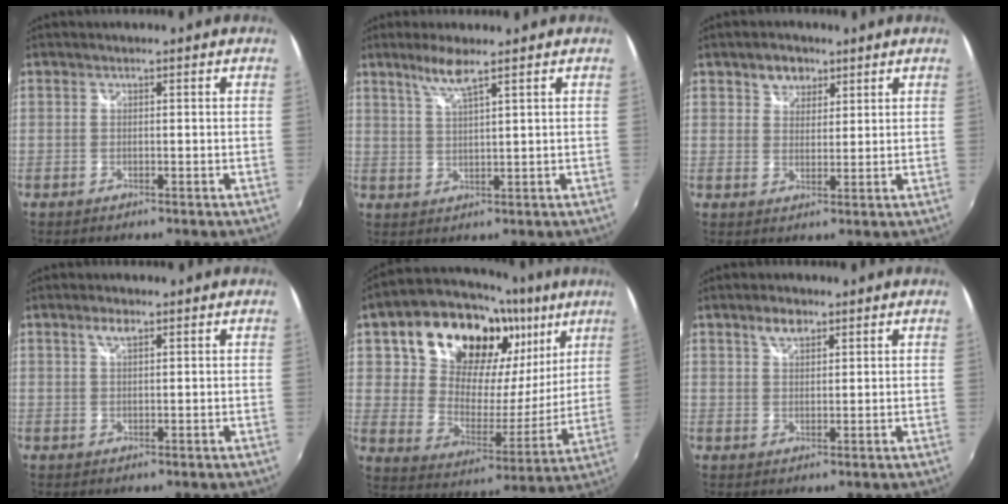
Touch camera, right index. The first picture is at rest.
{"total": 4.8, "force": [3.2, -1.5, 3.1], "torque": [-0.061, -0.007, 0.069]}
{"total": 4.3, "force": [2.6, 3.1, 1.4], "torque": [-0.013, 0.010, 0.045]}
{"total": 2.2, "force": [1.3, 0.8, 1.6], "torque": [-0.029, 0.004, 0.021]}
{"total": 26.3, "force": [13.6, 17.1, 14.6], "torque": [-0.264, 0.045, 0.245]}
{"total": 3.4, "force": [2.2, 1.7, 2.0], "torque": [-0.033, 0.007, 0.039]}